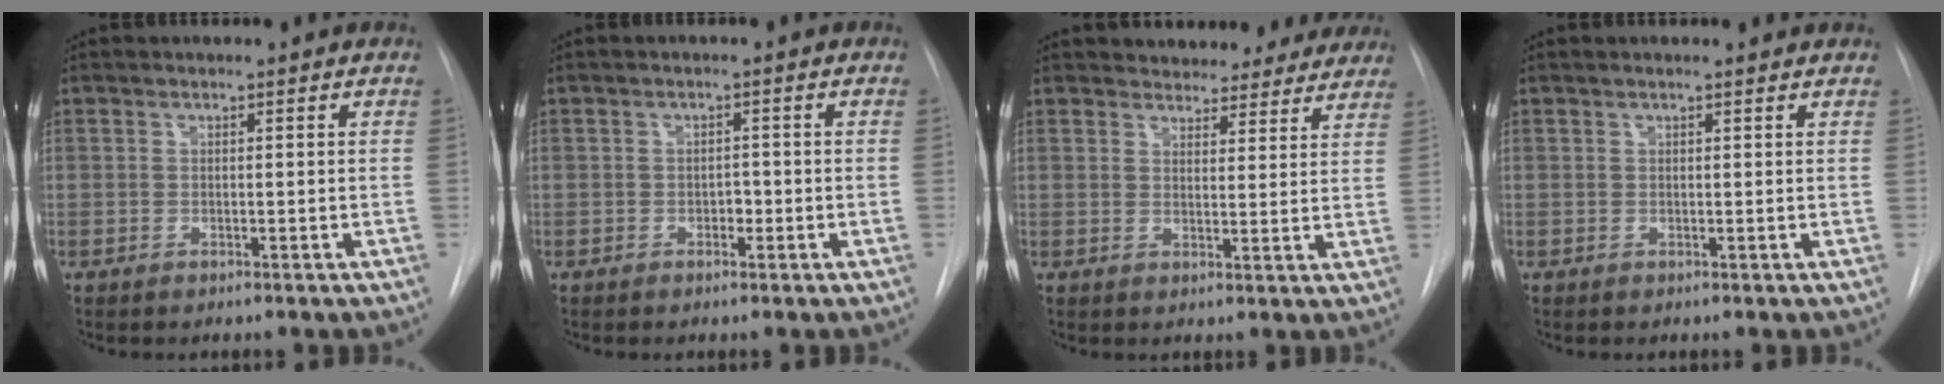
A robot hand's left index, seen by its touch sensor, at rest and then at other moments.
{"total": 1.3, "force": [-0.5, 0.9, 0.8], "torque": [-0.009, 0.004, -0.009]}
{"total": 14.9, "force": [13.5, 5.6, 2.7], "torque": [-0.016, -0.001, 0.152]}
{"total": 2.2, "force": [2.1, 0.1, 0.7], "torque": [-0.013, 0.016, 0.022]}